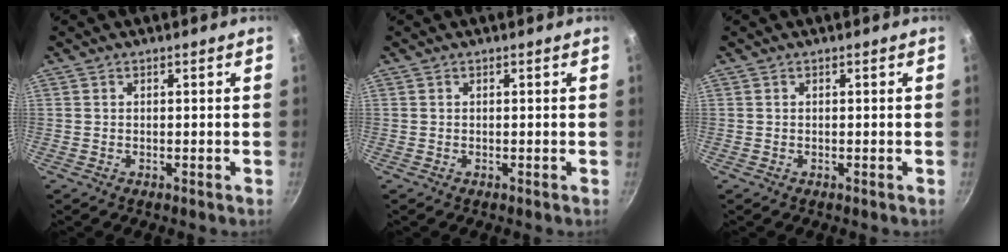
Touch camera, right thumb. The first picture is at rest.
{"total": 0.0}
{"total": 0.0}